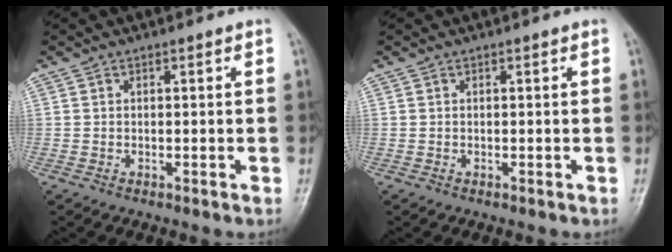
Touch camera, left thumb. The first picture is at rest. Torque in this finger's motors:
{"motor_torque": [0.00, 0.00, 0.00, 0.00, 0.00]}